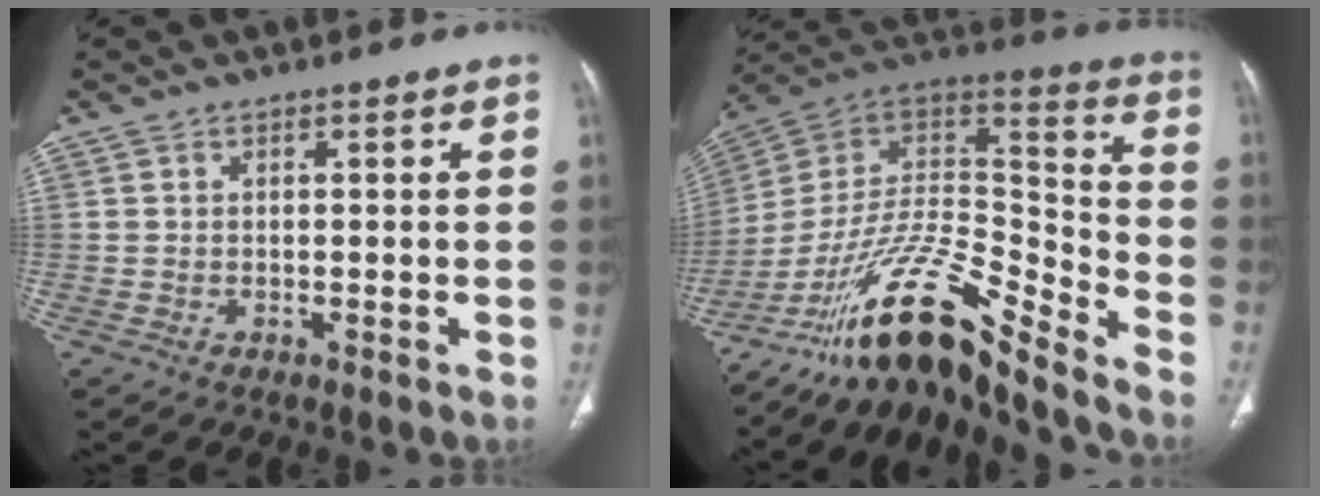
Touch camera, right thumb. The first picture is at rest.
{"total": 19.5, "force": [-15.6, 3.9, 10.9], "torque": [-0.170, 0.113, -0.276]}